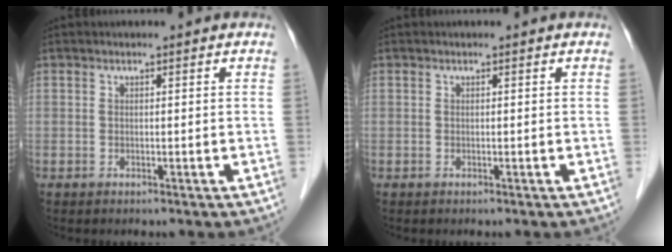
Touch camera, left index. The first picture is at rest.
{"total": 0.0}